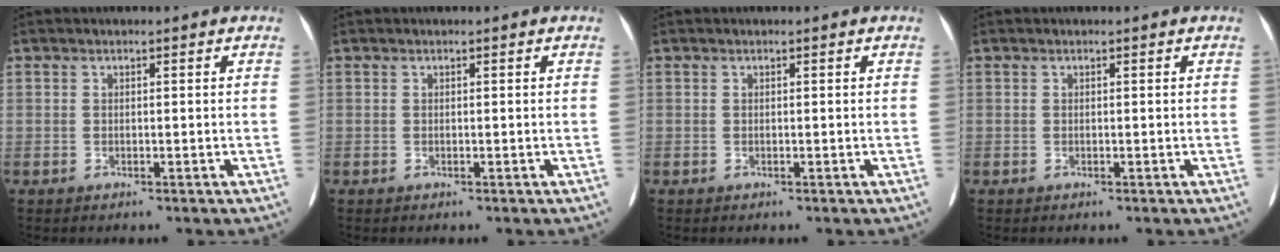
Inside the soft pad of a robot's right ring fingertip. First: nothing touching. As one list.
[{"total": 0.0}, {"total": 0.0}, {"total": 0.0}]